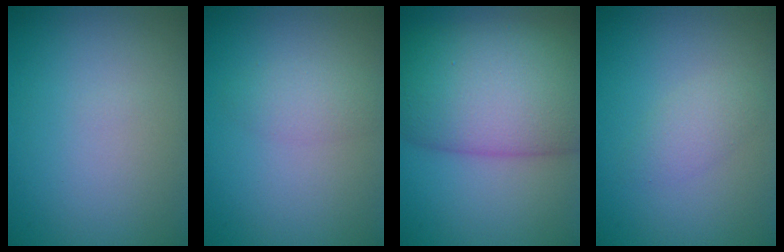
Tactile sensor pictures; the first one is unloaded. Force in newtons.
{"total": 1.8, "press": 1.8, "slide": 0.0}
{"total": 12.8, "press": 12.8, "slide": 0.4}
{"total": 1.8, "press": 1.8, "slide": 0.1}